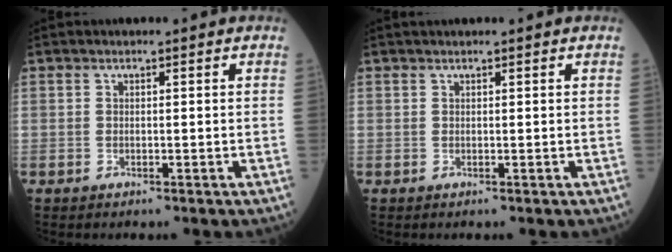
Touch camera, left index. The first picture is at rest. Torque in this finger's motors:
{"motor_torque": [-0.14, -0.02, 0.03, 0.01]}